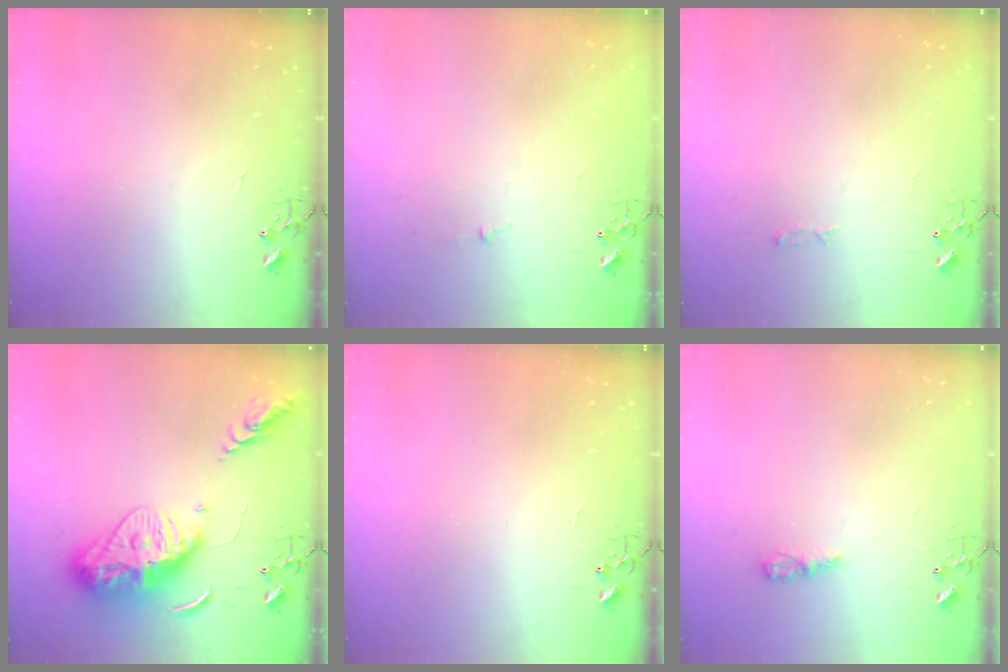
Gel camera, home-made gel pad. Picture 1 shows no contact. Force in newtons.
{"total": 2.7, "press": 2.7, "slide": 0.3}
{"total": 3.3, "press": 3.3, "slide": 0.5}
{"total": 16.9, "press": 16.8, "slide": 1.6}
{"total": 0.0}
{"total": 6.8, "press": 6.8, "slide": 0.5}